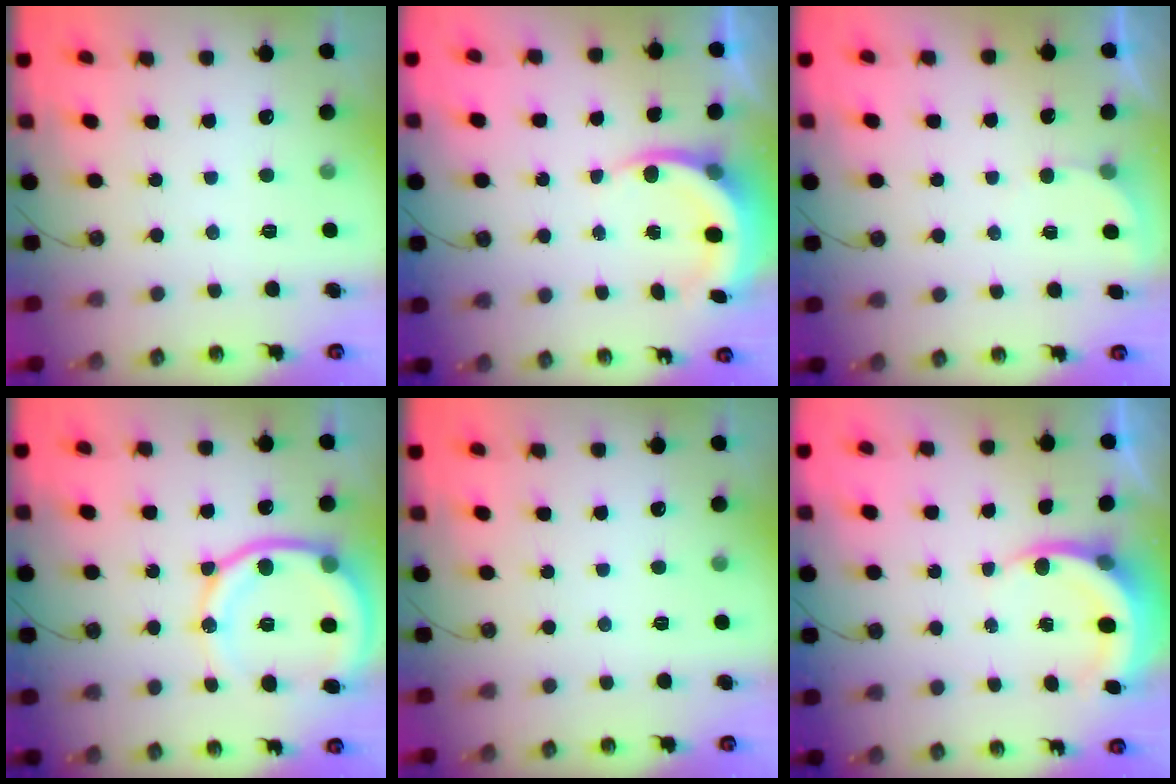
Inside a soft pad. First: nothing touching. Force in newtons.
{"total": 5.6, "press": 5.5, "slide": 1.0}
{"total": 1.4, "press": 1.4, "slide": 0.1}
{"total": 15.2, "press": 15.1, "slide": 2.1}
{"total": 0.0}
{"total": 4.3, "press": 4.3, "slide": 0.1}